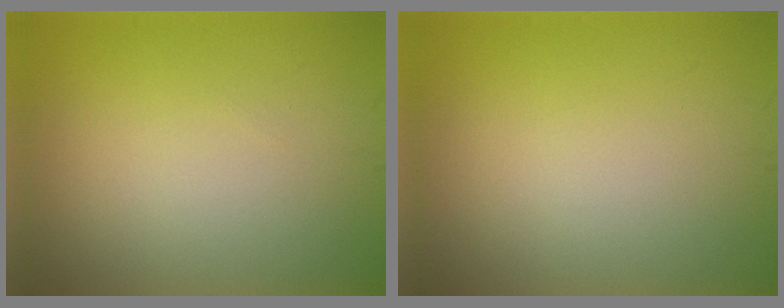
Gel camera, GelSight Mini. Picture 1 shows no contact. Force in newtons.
{"total": 0.0}